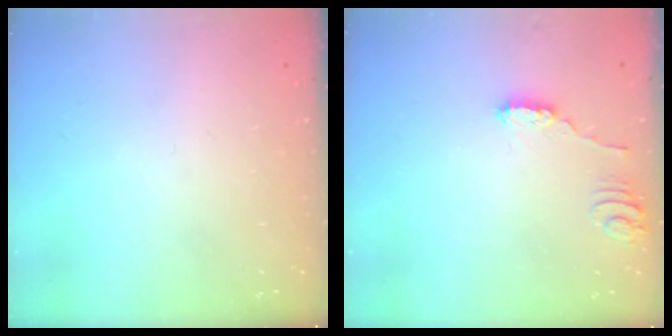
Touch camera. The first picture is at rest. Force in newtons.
{"total": 1.6, "press": 1.5, "slide": 0.1}